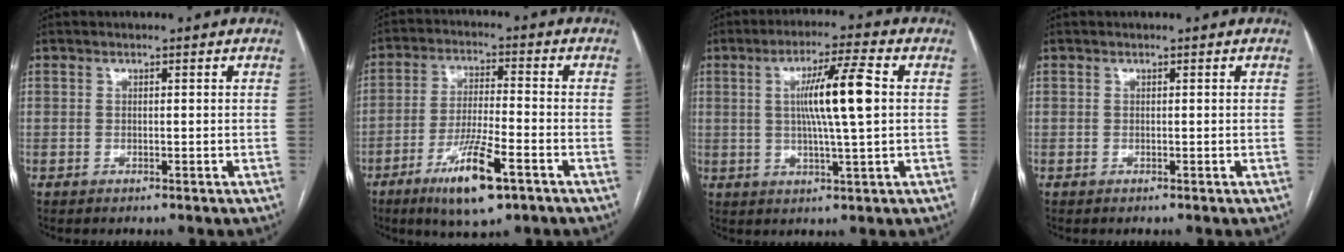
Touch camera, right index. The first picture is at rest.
{"total": 11.1, "force": [-6.0, 1.7, 9.1], "torque": [-0.171, -0.017, -0.103]}
{"total": 9.8, "force": [1.3, -0.2, 9.7], "torque": [-0.172, 0.004, 0.022]}
{"total": 0.0}